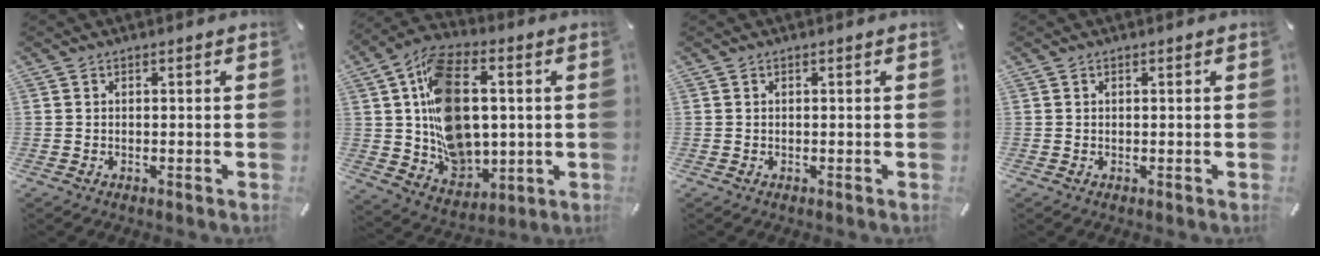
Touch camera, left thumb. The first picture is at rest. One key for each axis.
{"total": 18.2, "fx": 2.4, "fy": 13.4, "fz": 12.0, "tx": -0.214, "ty": -0.011, "tz": 0.050}
{"total": 0.0}
{"total": 0.0}